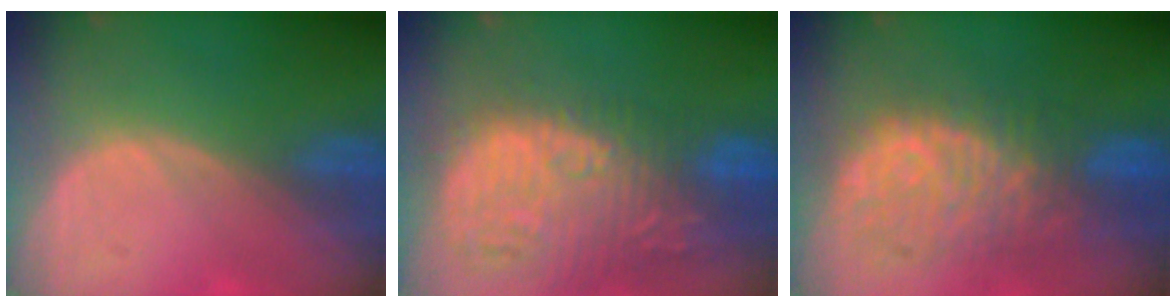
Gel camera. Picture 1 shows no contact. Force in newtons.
{"total": 15.4, "press": 13.0, "slide": 8.2}
{"total": 10.9, "press": 9.5, "slide": 5.4}